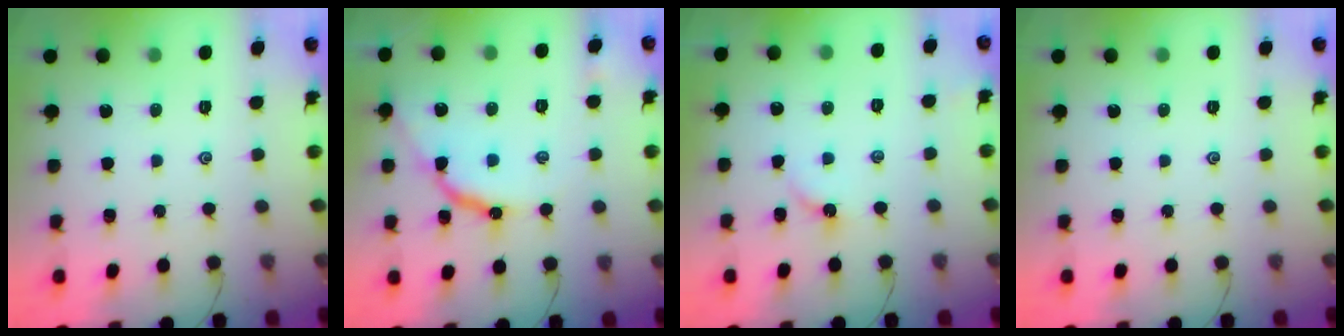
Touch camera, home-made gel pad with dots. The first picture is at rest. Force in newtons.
{"total": 10.0, "press": 10.0, "slide": 1.1}
{"total": 2.6, "press": 2.5, "slide": 0.4}
{"total": 0.0}